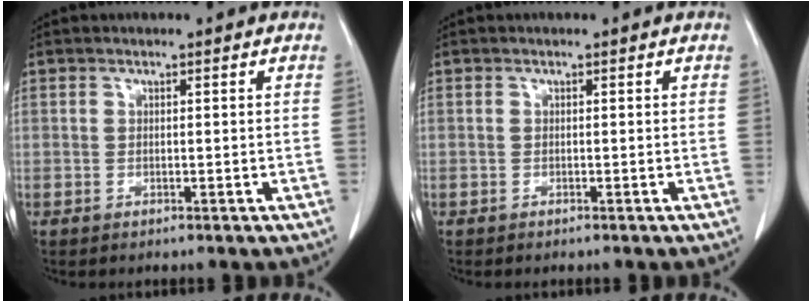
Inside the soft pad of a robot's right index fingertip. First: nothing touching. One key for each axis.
{"total": 0.0}